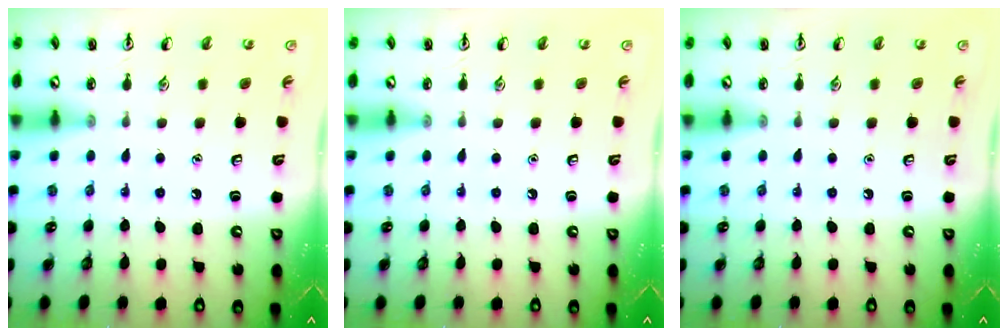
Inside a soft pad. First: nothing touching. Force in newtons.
{"total": 0.0}
{"total": 0.0}